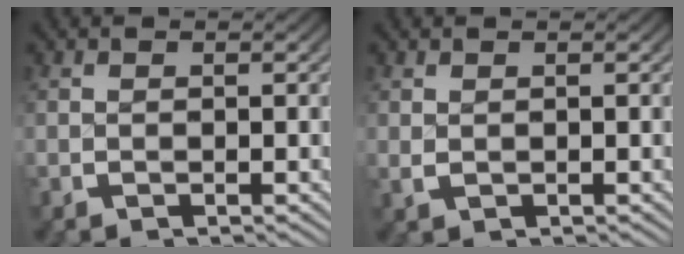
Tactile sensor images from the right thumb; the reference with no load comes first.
{"total": 0.6, "force": [0.4, 0.3, 0.4], "torque": [-0.010, -0.002, 0.013]}